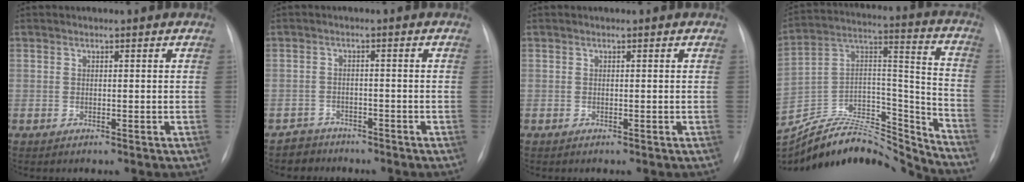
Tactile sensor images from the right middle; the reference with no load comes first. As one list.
[{"total": 3.3, "force": [-2.6, 1.7, -0.9], "torque": [0.013, 0.005, -0.047]}, {"total": 0.0}, {"total": 22.1, "force": [-21.4, 2.9, 4.7], "torque": [-0.114, 0.044, -0.356]}]